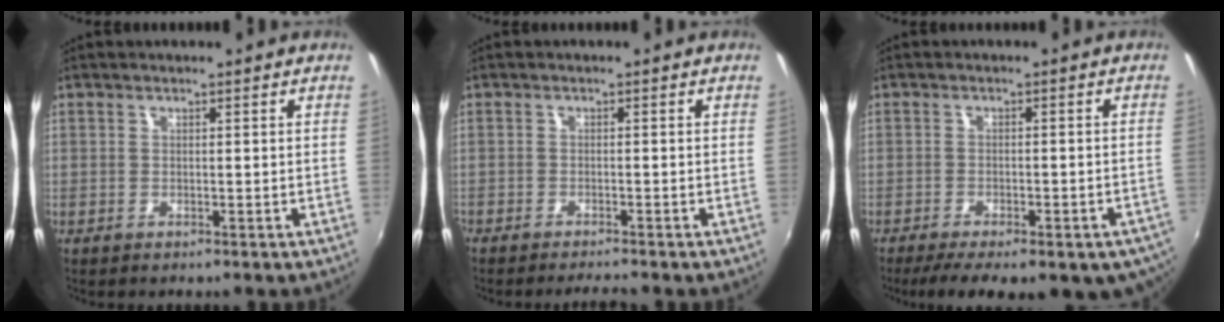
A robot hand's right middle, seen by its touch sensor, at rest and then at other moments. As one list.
[{"total": 2.8, "force": [-2.7, -0.1, 0.9], "torque": [-0.027, -0.007, -0.047]}, {"total": 16.0, "force": [-11.1, 5.5, 10.1], "torque": [-0.173, -0.051, -0.141]}]